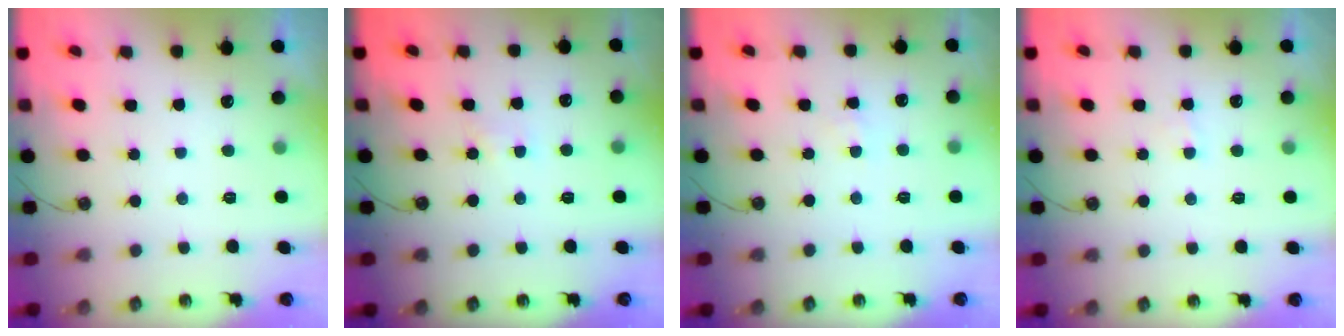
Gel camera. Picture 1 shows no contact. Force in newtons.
{"total": 4.5, "press": 4.4, "slide": 0.5}
{"total": 2.5, "press": 2.4, "slide": 0.4}
{"total": 3.4, "press": 3.4, "slide": 0.5}